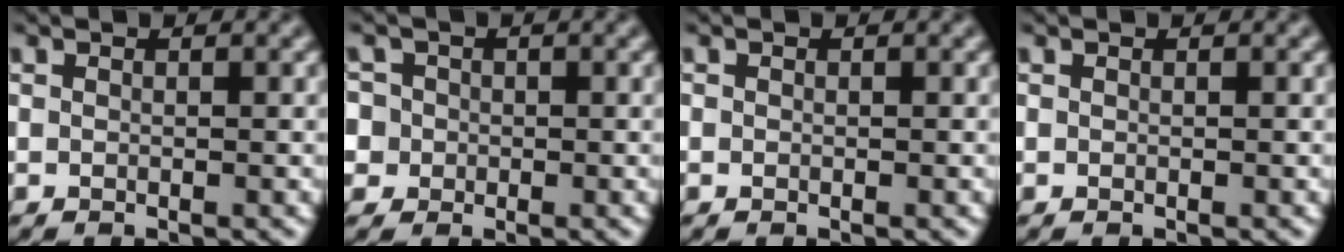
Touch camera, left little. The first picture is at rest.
{"total": 5.0, "force": [0.7, 4.7, 1.7], "torque": [-0.037, 0.036, -0.012]}
{"total": 0.0}
{"total": 0.0}